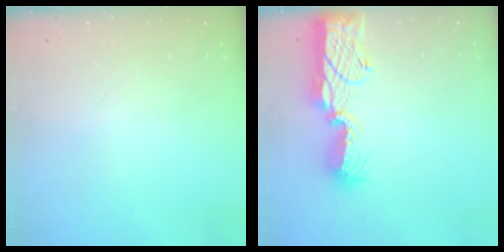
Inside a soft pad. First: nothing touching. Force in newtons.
{"total": 14.4, "press": 14.3, "slide": 1.7}